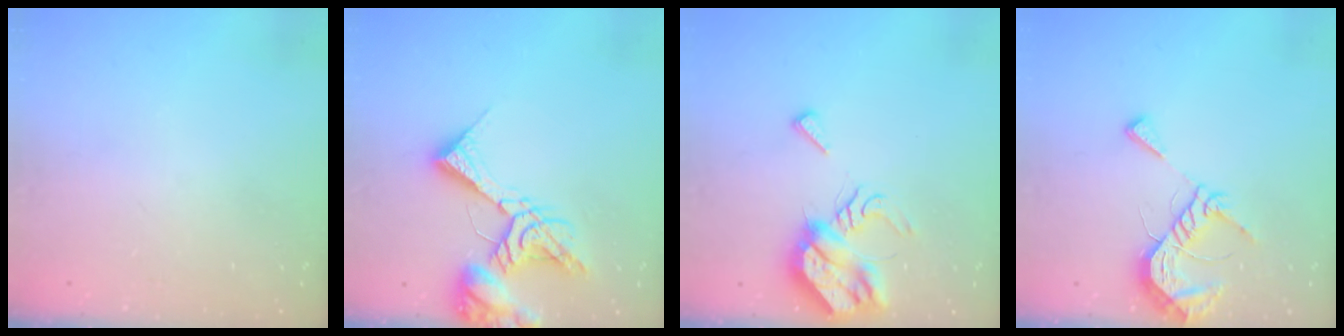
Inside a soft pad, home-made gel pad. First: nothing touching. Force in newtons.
{"total": 14.9, "press": 14.8, "slide": 2.0}
{"total": 10.0, "press": 9.9, "slide": 0.8}
{"total": 9.9, "press": 9.9, "slide": 0.6}